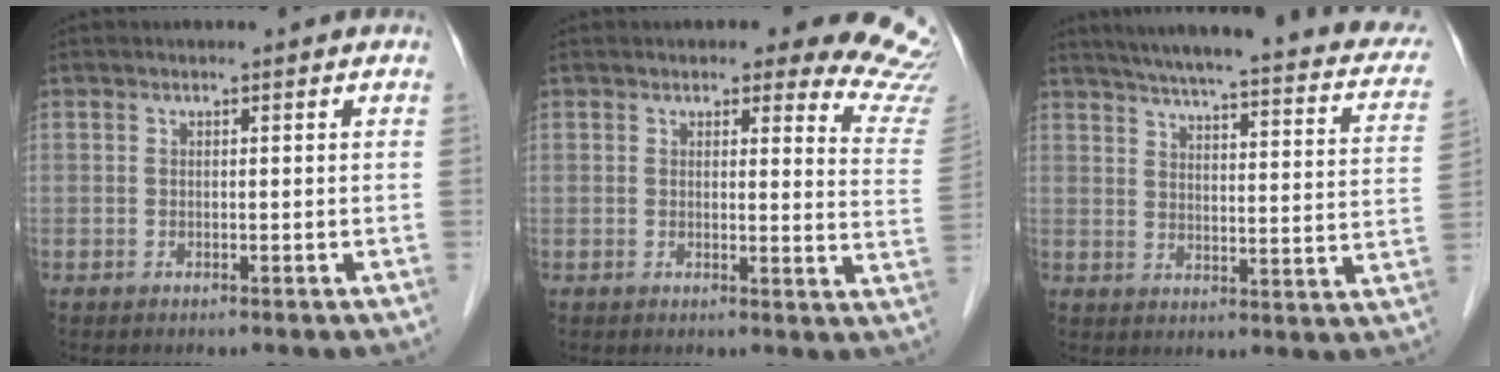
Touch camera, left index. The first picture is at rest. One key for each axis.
{"total": 13.6, "fx": 11.7, "fy": 2.6, "fz": 6.4, "tx": -0.045, "ty": -0.052, "tz": 0.095}
{"total": 25.4, "fx": 21.1, "fy": 3.9, "fz": 13.7, "tx": -0.187, "ty": -0.012, "tz": 0.244}